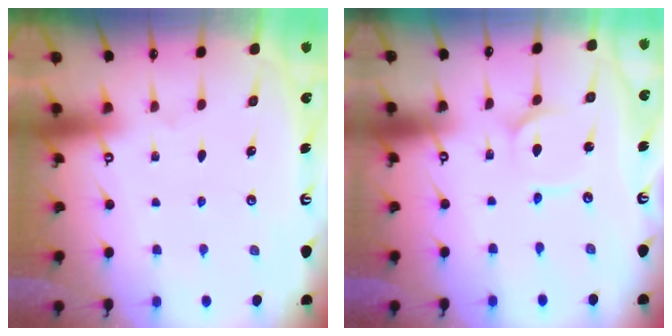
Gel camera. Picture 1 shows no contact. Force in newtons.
{"total": 2.4, "press": 2.4, "slide": 0.3}